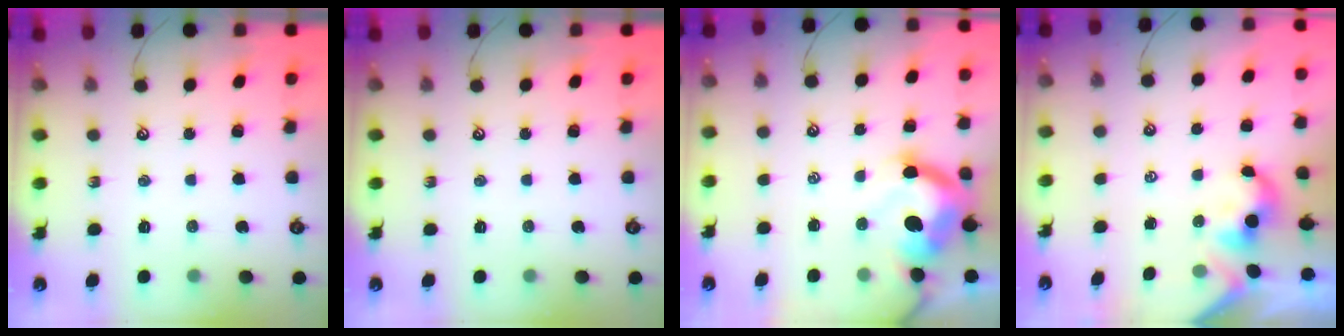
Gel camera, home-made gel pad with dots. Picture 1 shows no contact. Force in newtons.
{"total": 0.0}
{"total": 9.4, "press": 9.2, "slide": 1.9}
{"total": 0.6, "press": 0.6, "slide": 0.3}